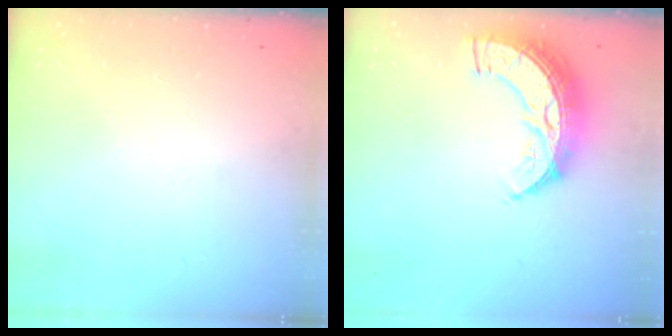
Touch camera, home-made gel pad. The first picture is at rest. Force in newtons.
{"total": 12.3, "press": 12.3, "slide": 0.9}